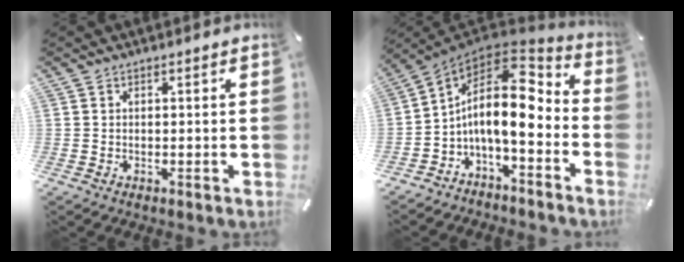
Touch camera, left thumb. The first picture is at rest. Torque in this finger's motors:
{"motor_torque": [0.27, 1.35, 1.48, 1.29, 0.19]}